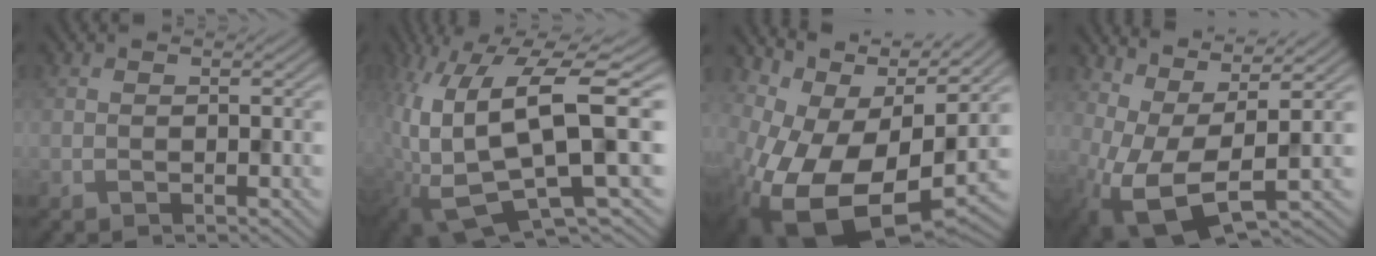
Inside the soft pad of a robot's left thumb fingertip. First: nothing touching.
{"total": 14.0, "force": [-0.9, 4.0, 13.4], "torque": [-0.287, -0.003, -0.008]}
{"total": 15.1, "force": [-0.1, 7.8, 12.9], "torque": [-0.245, -0.031, 0.020]}
{"total": 9.0, "force": [1.1, 4.1, 8.0], "torque": [-0.179, -0.002, 0.020]}